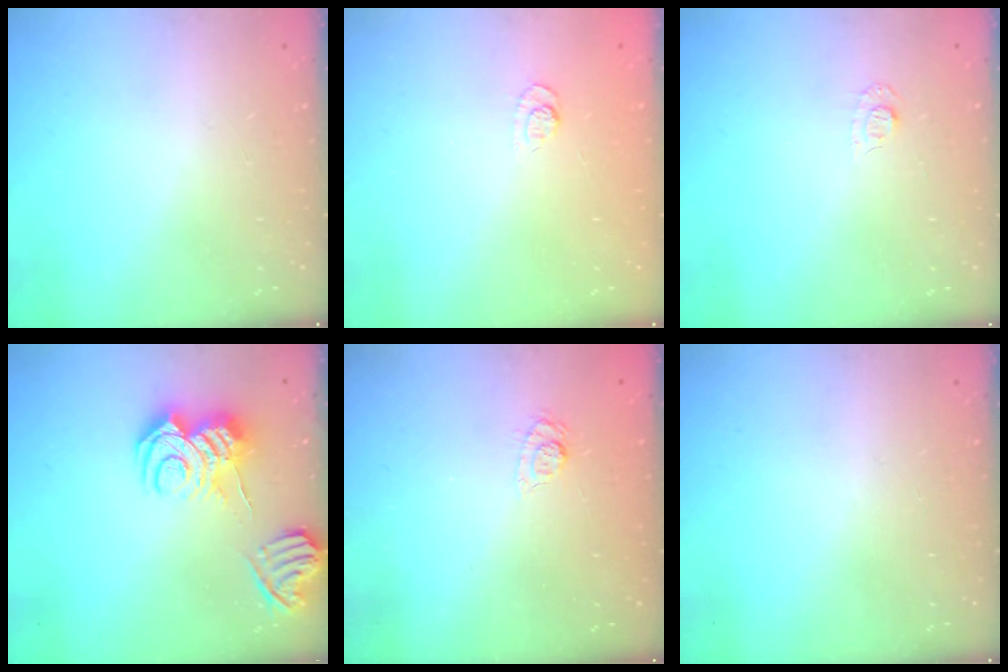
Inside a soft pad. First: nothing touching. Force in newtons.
{"total": 3.6, "press": 3.3, "slide": 1.4}
{"total": 5.5, "press": 5.4, "slide": 0.6}
{"total": 11.2, "press": 11.2, "slide": 1.3}
{"total": 4.5, "press": 4.2, "slide": 1.7}
{"total": 0.0}